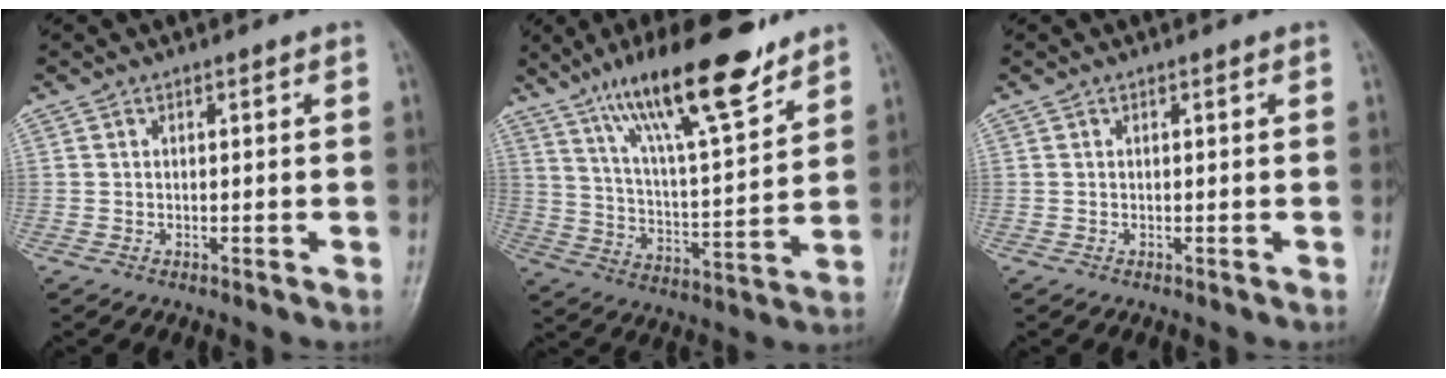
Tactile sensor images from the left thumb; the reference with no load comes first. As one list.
[{"total": 19.9, "force": [13.6, 4.5, 13.9], "torque": [-0.209, -0.059, 0.235]}, {"total": 0.0}]